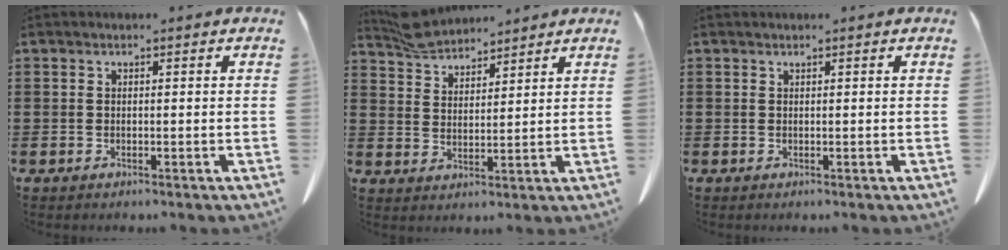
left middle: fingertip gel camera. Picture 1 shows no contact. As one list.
[{"total": 5.3, "force": [5.0, 1.5, 0.9], "torque": [-0.036, -0.013, 0.096]}, {"total": 0.0}]